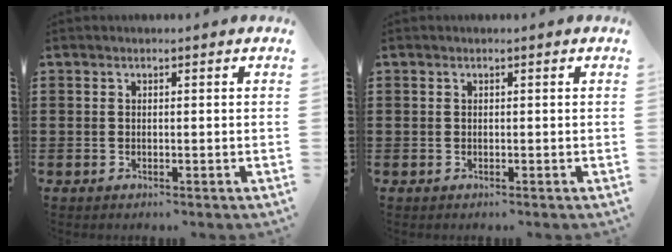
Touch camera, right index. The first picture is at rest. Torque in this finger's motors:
{"motor_torque": [-0.26, 0.07, 0.01, -0.01]}